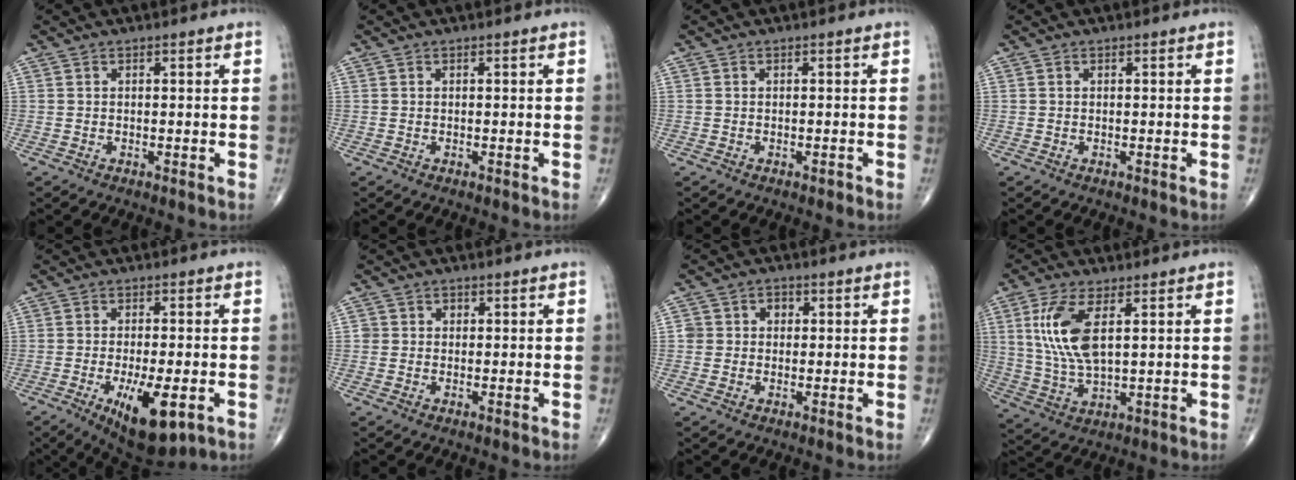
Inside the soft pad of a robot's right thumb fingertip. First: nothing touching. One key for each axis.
{"total": 0.0}
{"total": 0.5, "fx": -0.4, "fy": 0.2, "fz": 0.3, "tx": -0.003, "ty": -0.001, "tz": -0.006}
{"total": 0.0}
{"total": 12.1, "fx": -4.6, "fy": 4.4, "fz": 10.3, "tx": -0.158, "ty": -0.009, "tz": -0.061}
{"total": 1.6, "fx": 0.2, "fy": 1.5, "fz": 0.4, "tx": 0.006, "ty": 0.003, "tz": -0.001}
{"total": 3.4, "fx": 0.5, "fy": 3.1, "fz": 1.2, "tx": 0.007, "ty": 0.006, "tz": 0.003}
{"total": 11.0, "fx": 3.2, "fy": 4.4, "fz": 9.6, "tx": -0.213, "ty": -0.013, "tz": 0.071}